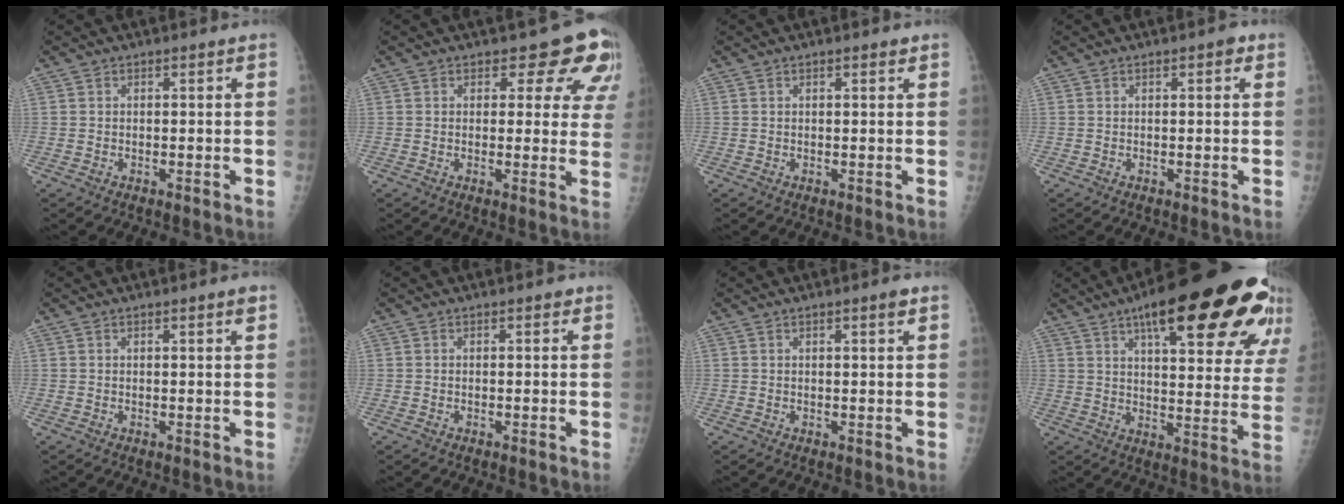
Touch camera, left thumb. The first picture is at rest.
{"total": 9.3, "force": [6.4, 5.1, 4.5], "torque": [-0.001, -0.029, 0.053]}
{"total": 1.1, "force": [0.7, 0.4, 0.8], "torque": [-0.010, -0.001, 0.009]}
{"total": 1.4, "force": [0.6, 0.6, 1.2], "torque": [-0.012, 0.002, 0.005]}
{"total": 1.4, "force": [0.8, 0.1, 1.1], "torque": [-0.017, -0.003, 0.010]}
{"total": 0.5, "force": [0.2, 0.3, 0.4], "torque": [-0.001, 0.001, -0.001]}
{"total": 1.8, "force": [1.0, 0.2, 1.4], "torque": [-0.023, -0.004, 0.013]}
{"total": 28.0, "force": [18.0, 7.5, 20.1], "torque": [-0.240, -0.053, 0.236]}